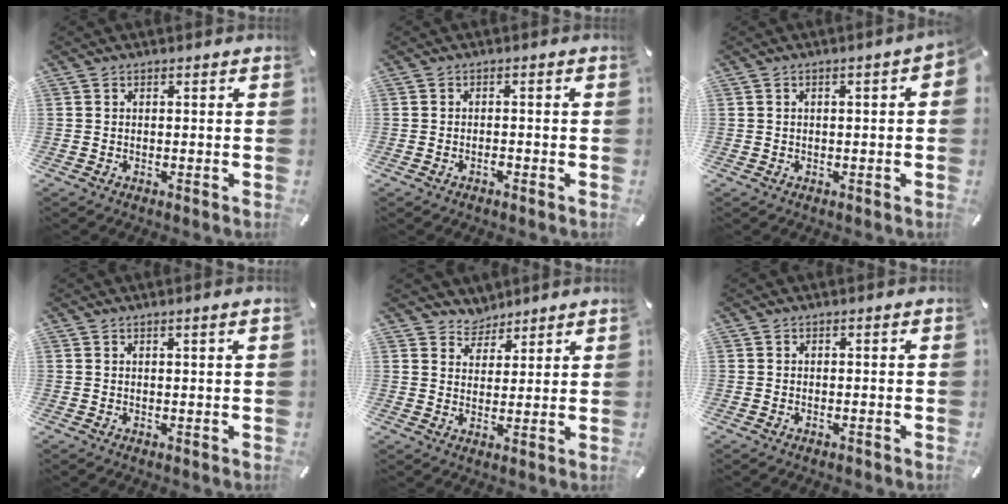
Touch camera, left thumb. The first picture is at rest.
{"total": 1.5, "force": [-1.0, 0.5, 1.0], "torque": [-0.019, 0.002, -0.019]}
{"total": 3.0, "force": [-0.1, 0.7, 2.9], "torque": [-0.047, 0.004, -0.002]}
{"total": 1.4, "force": [0.5, -0.2, 1.3], "torque": [-0.022, -0.002, 0.007]}
{"total": 4.7, "force": [3.9, 2.5, -0.6], "torque": [0.002, -0.026, 0.074]}
{"total": 0.8, "force": [-0.4, 0.2, 0.7], "torque": [-0.013, -0.003, -0.007]}